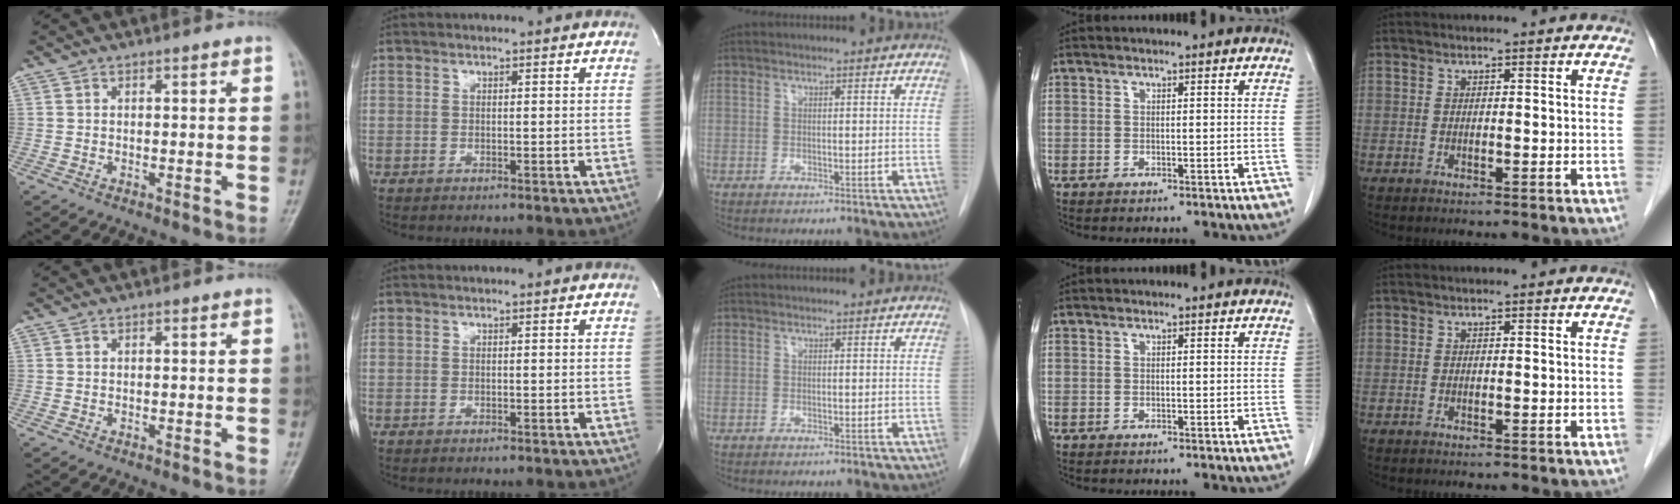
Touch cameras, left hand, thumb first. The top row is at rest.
{}